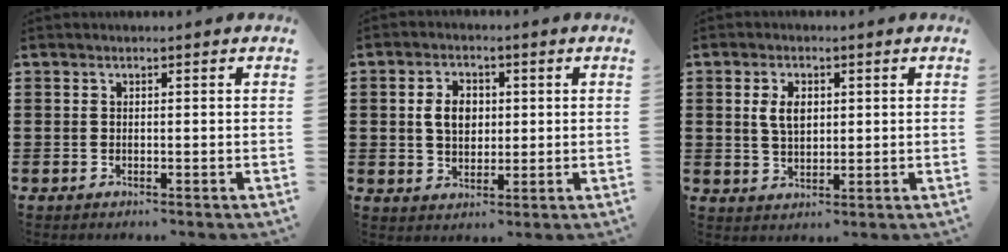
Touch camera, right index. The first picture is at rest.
{"total": 4.9, "force": [0.6, 3.4, 3.5], "torque": [-0.076, 0.008, 0.004]}
{"total": 4.2, "force": [0.9, 2.5, 3.2], "torque": [-0.061, 0.007, 0.014]}